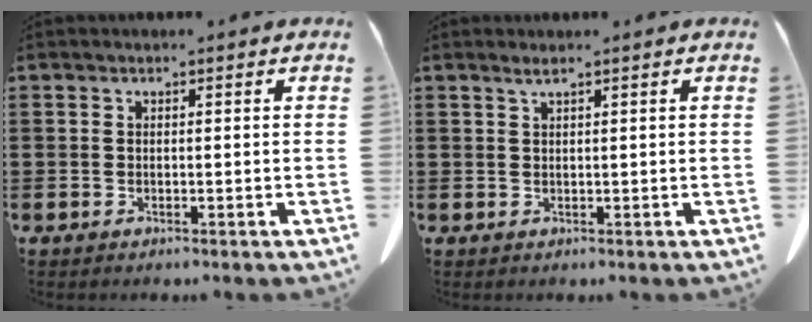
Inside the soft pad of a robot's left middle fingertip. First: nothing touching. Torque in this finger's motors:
{"motor_torque": [-0.05, 0.11, -0.06, 0.00]}